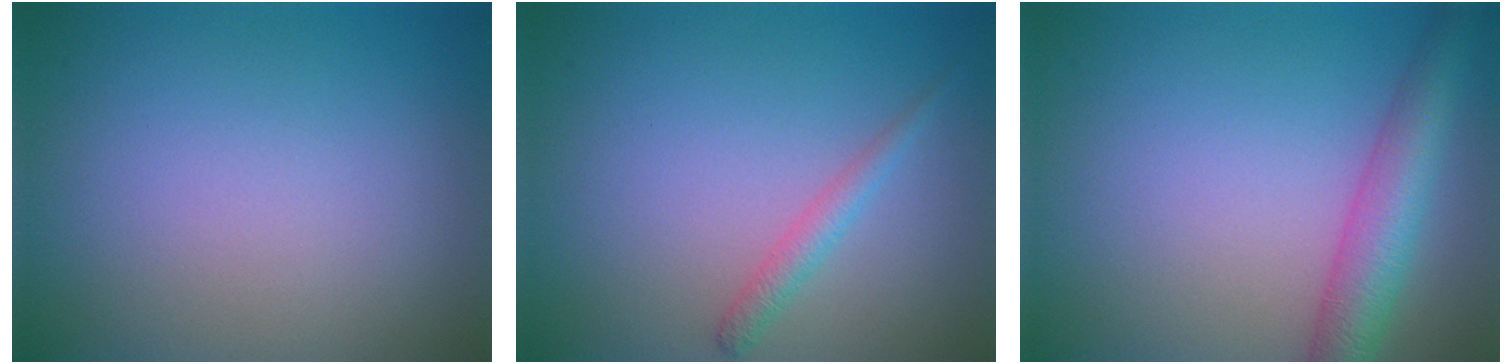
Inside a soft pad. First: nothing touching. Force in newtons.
{"total": 1.6, "press": 1.6, "slide": 0.0}
{"total": 5.3, "press": 5.3, "slide": 0.2}